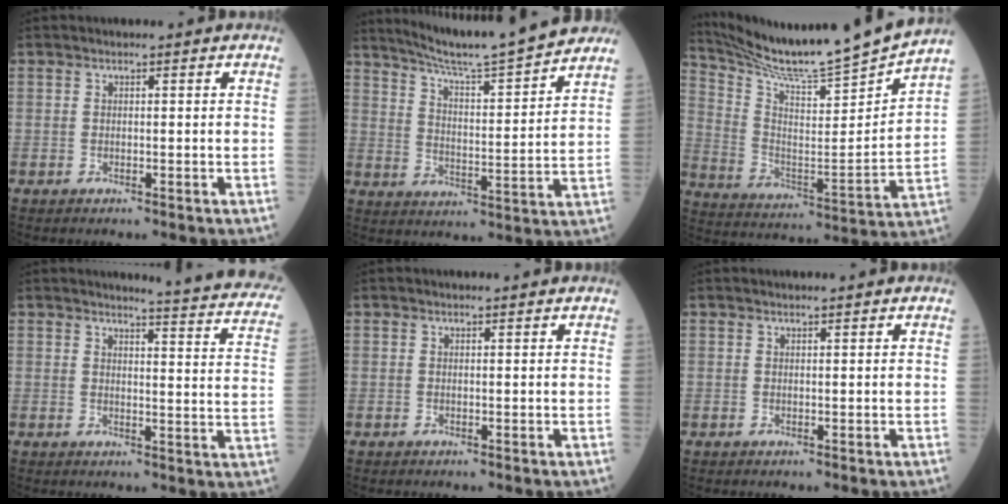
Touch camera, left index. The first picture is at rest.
{"total": 17.5, "force": [15.8, -0.4, 7.4], "torque": [-0.121, -0.010, 0.232]}
{"total": 18.6, "force": [17.5, -2.4, 5.8], "torque": [-0.117, -0.068, 0.281]}
{"total": 16.2, "force": [15.4, 0.1, 5.0], "torque": [-0.051, -0.099, 0.148]}
{"total": 1.3, "force": [1.3, -0.1, 0.4], "torque": [-0.002, 0.009, 0.020]}
{"total": 1.2, "force": [1.1, -0.2, 0.4], "torque": [-0.001, 0.010, 0.022]}